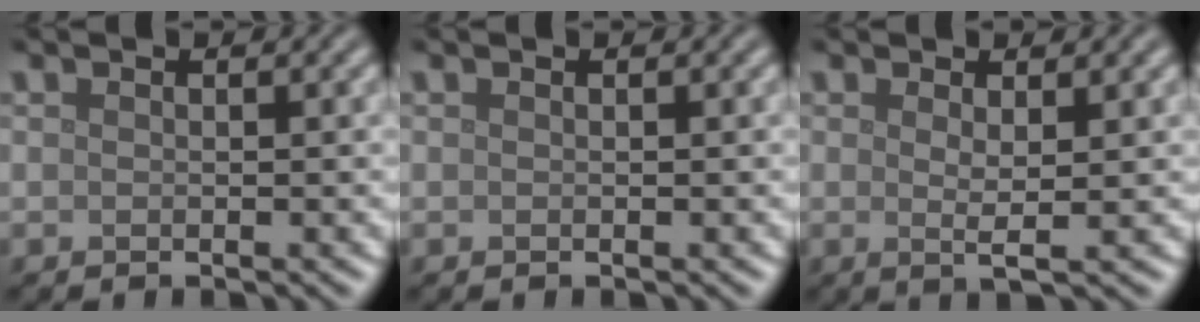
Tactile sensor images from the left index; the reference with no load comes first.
{"total": 0.0}
{"total": 1.8, "force": [0.4, 0.3, 1.7], "torque": [-0.030, -0.006, 0.005]}